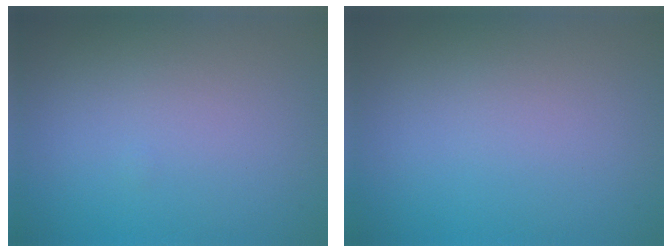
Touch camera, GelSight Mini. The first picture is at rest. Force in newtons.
{"total": 0.0}